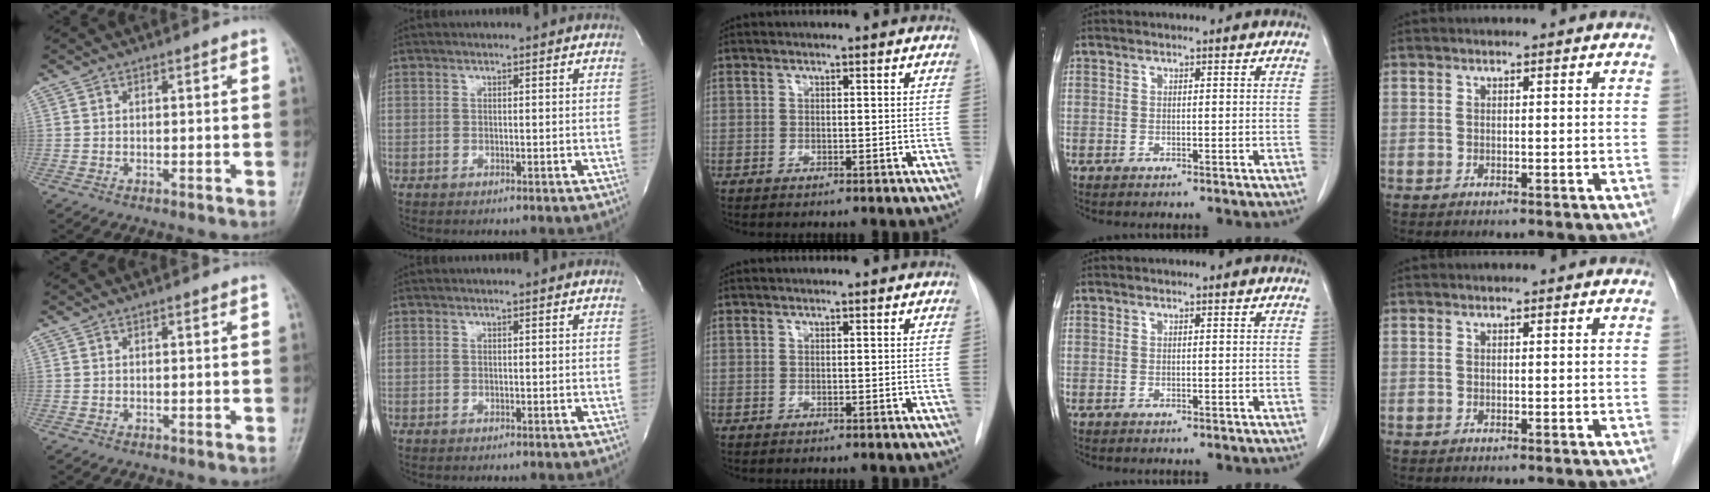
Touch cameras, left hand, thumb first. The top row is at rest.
{}